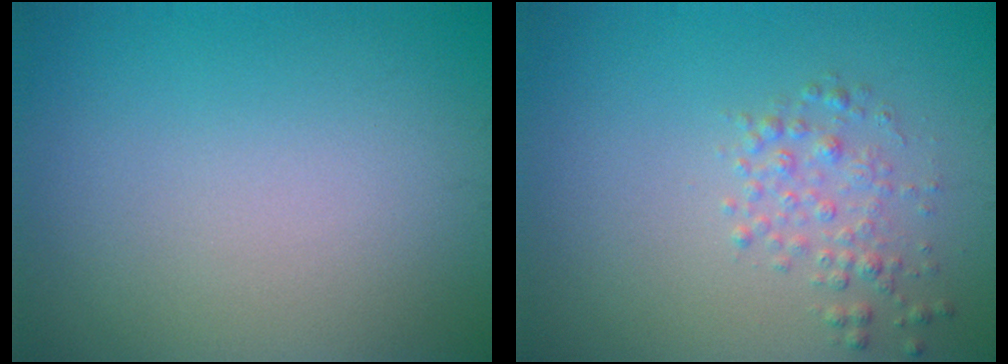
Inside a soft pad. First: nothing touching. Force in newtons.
{"total": 1.9, "press": 1.9, "slide": 0.0}